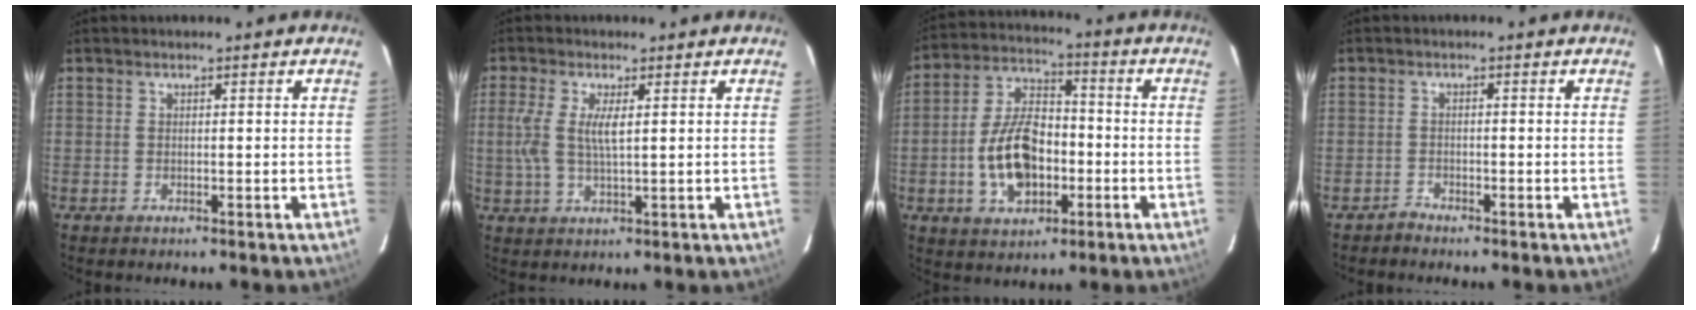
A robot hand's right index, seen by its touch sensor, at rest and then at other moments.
{"total": 5.8, "force": [0.9, 1.3, 5.5], "torque": [-0.122, 0.000, 0.014]}
{"total": 13.4, "force": [-3.3, 7.9, 10.2], "torque": [-0.207, 0.018, -0.051]}
{"total": 1.3, "force": [-1.2, 0.5, -0.4], "torque": [0.005, 0.009, -0.024]}